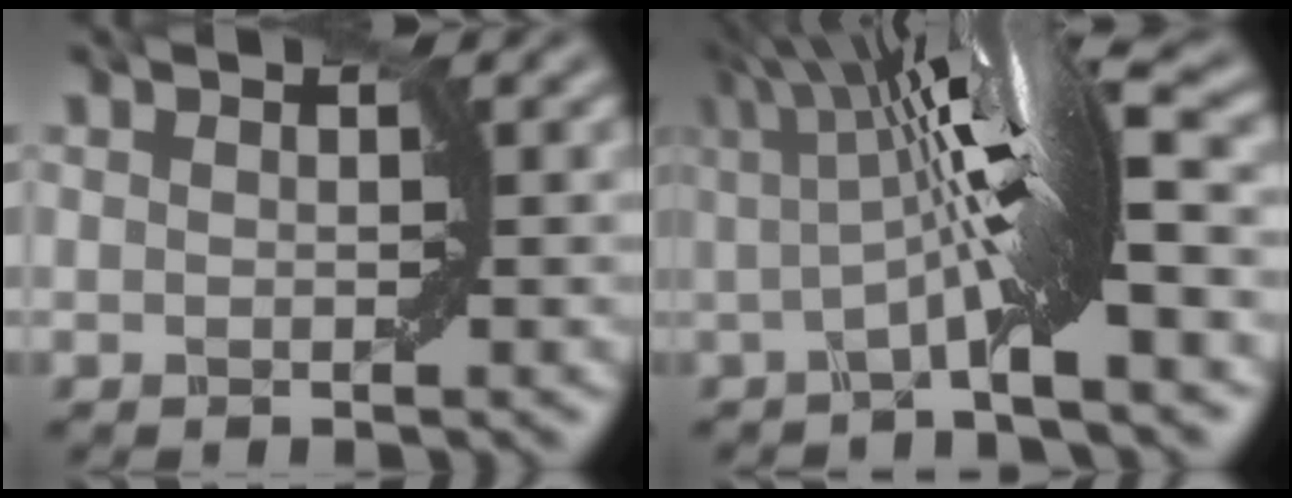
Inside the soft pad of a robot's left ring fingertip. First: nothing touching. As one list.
[{"total": 9.0, "force": [0.5, 2.2, 8.8], "torque": [-0.126, 0.003, 0.002]}]